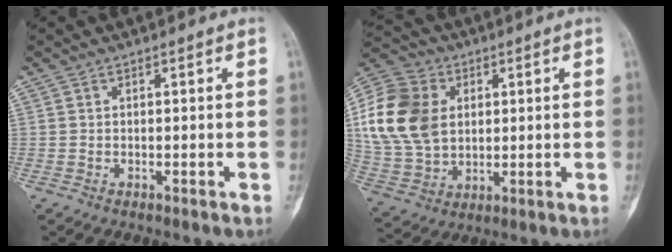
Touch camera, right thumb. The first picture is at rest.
{"total": 18.0, "force": [3.4, 13.4, 11.6], "torque": [-0.220, 0.001, 0.067]}